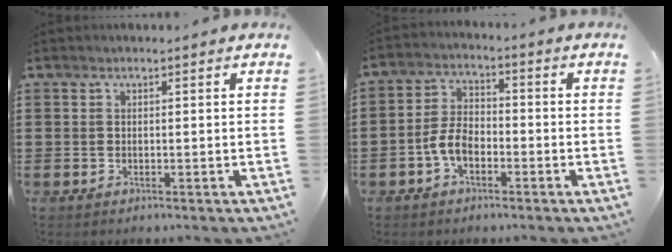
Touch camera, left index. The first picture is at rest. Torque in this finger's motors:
{"motor_torque": [0.82, 0.78, 0.35, 0.10]}